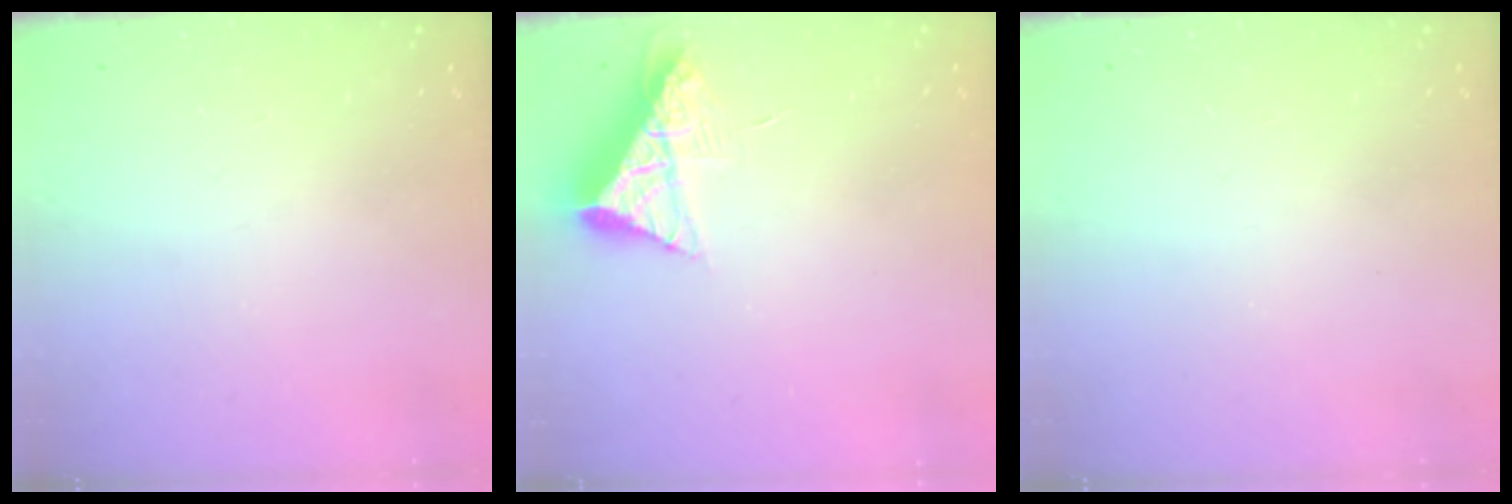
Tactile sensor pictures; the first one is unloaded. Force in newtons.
{"total": 8.2, "press": 8.2, "slide": 0.3}
{"total": 1.5, "press": 1.5, "slide": 0.1}